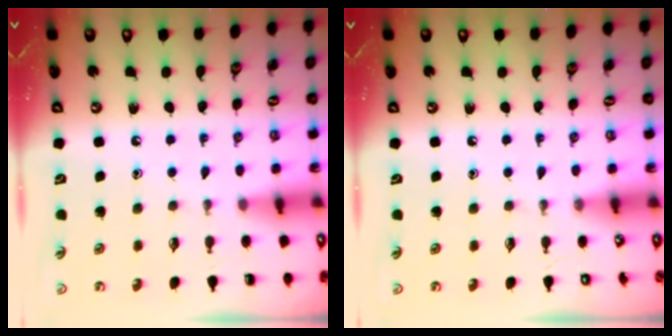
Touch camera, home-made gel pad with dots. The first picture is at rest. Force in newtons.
{"total": 0.0}